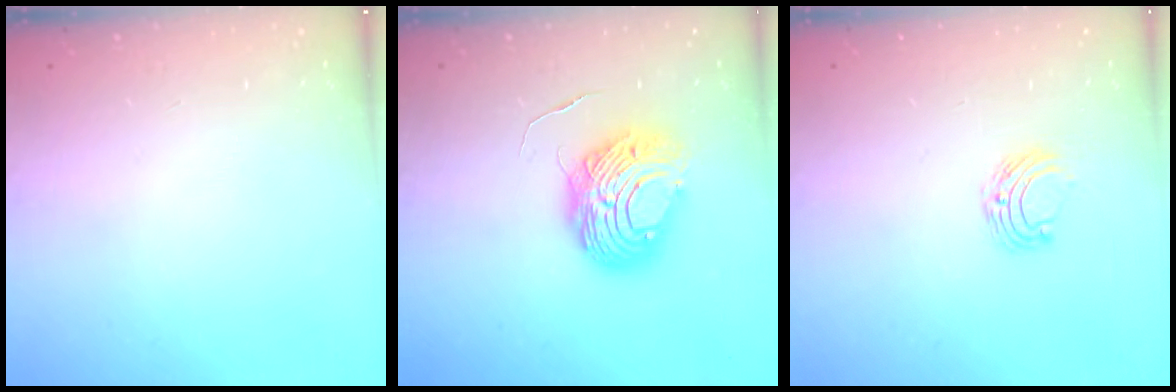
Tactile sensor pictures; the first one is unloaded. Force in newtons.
{"total": 9.7, "press": 9.6, "slide": 1.1}
{"total": 5.6, "press": 5.6, "slide": 0.5}